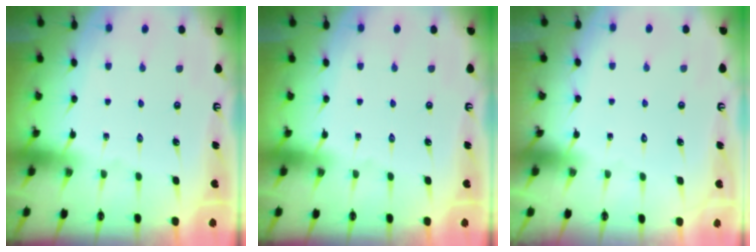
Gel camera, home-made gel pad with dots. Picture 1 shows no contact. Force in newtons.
{"total": 0.0}
{"total": 1.6, "press": 1.6, "slide": 0.1}